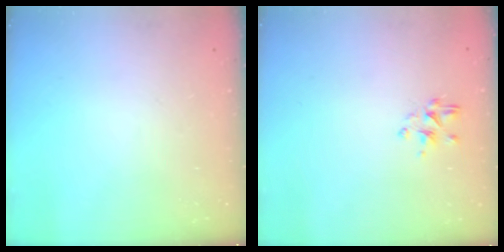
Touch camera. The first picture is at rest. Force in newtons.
{"total": 2.1, "press": 1.9, "slide": 0.9}